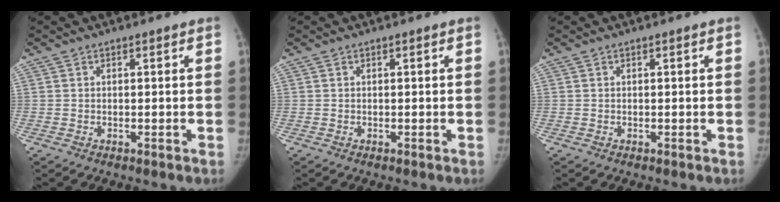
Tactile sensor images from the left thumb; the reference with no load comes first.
{"total": 0.0}
{"total": 0.0}